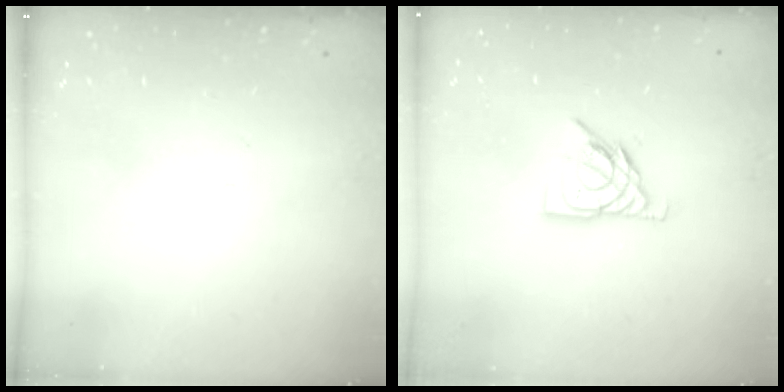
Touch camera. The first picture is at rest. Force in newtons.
{"total": 9.0, "press": 9.0, "slide": 0.6}